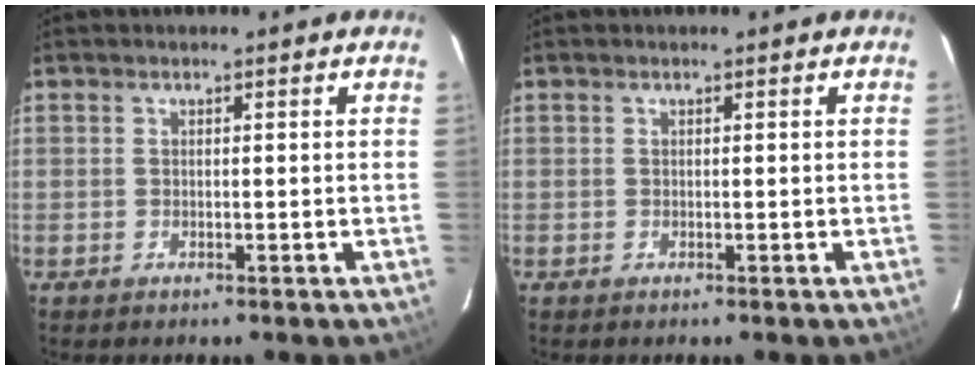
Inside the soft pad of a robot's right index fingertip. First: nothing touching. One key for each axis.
{"total": 0.0}